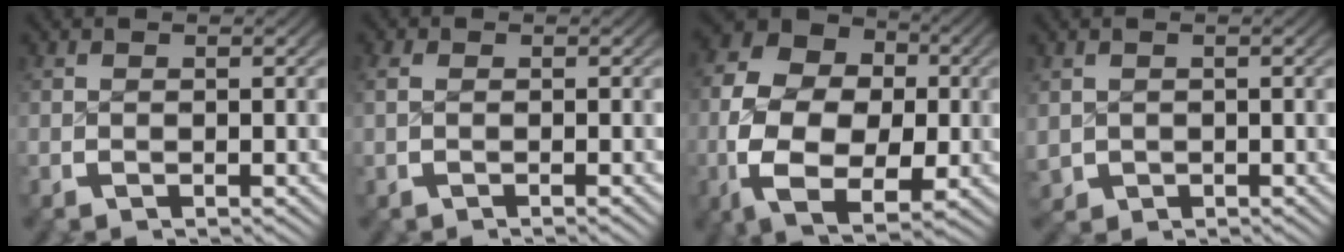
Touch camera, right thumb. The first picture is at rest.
{"total": 1.1, "force": [-0.3, 0.4, 1.0], "torque": [-0.015, 0.005, -0.005]}
{"total": 15.7, "force": [-1.0, 11.5, 10.6], "torque": [-0.218, -0.035, -0.010]}
{"total": 2.1, "force": [-0.2, 2.0, 0.5], "torque": [-0.018, -0.017, 0.008]}